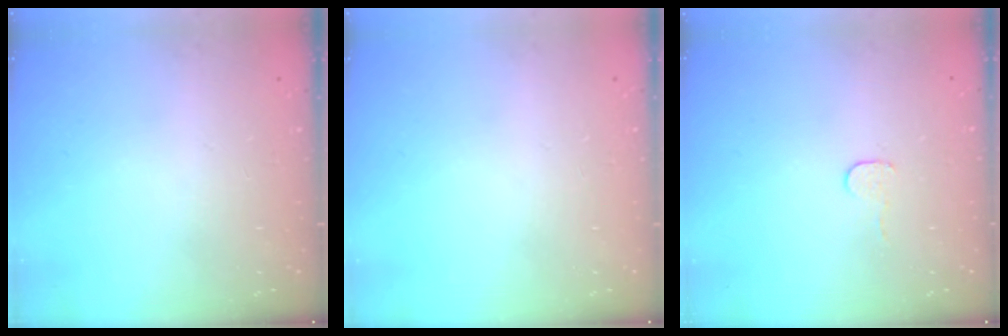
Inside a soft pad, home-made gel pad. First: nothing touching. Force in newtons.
{"total": 0.0}
{"total": 3.4, "press": 3.4, "slide": 0.3}